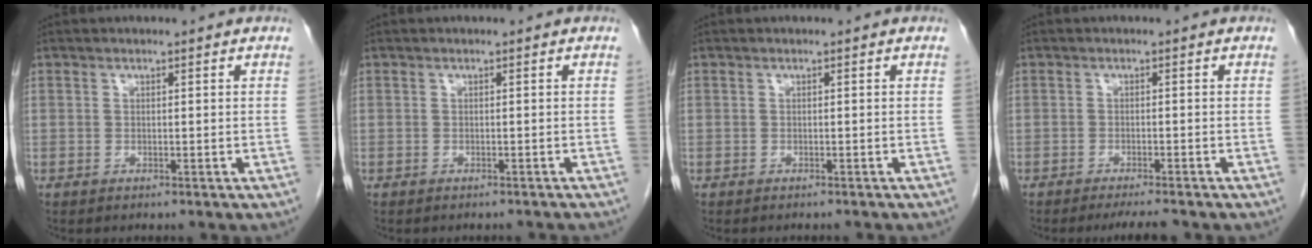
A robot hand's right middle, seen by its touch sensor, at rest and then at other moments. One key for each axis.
{"total": 3.4, "fx": -3.2, "fy": 0.7, "fz": 1.0, "tx": -0.017, "ty": -0.006, "tz": -0.036}
{"total": 2.0, "fx": -1.9, "fy": 0.2, "fz": 0.7, "tx": -0.012, "ty": -0.001, "tz": -0.021}
{"total": 4.0, "fx": -3.5, "fy": 0.0, "fz": 1.9, "tx": -0.023, "ty": -0.008, "tz": -0.052}